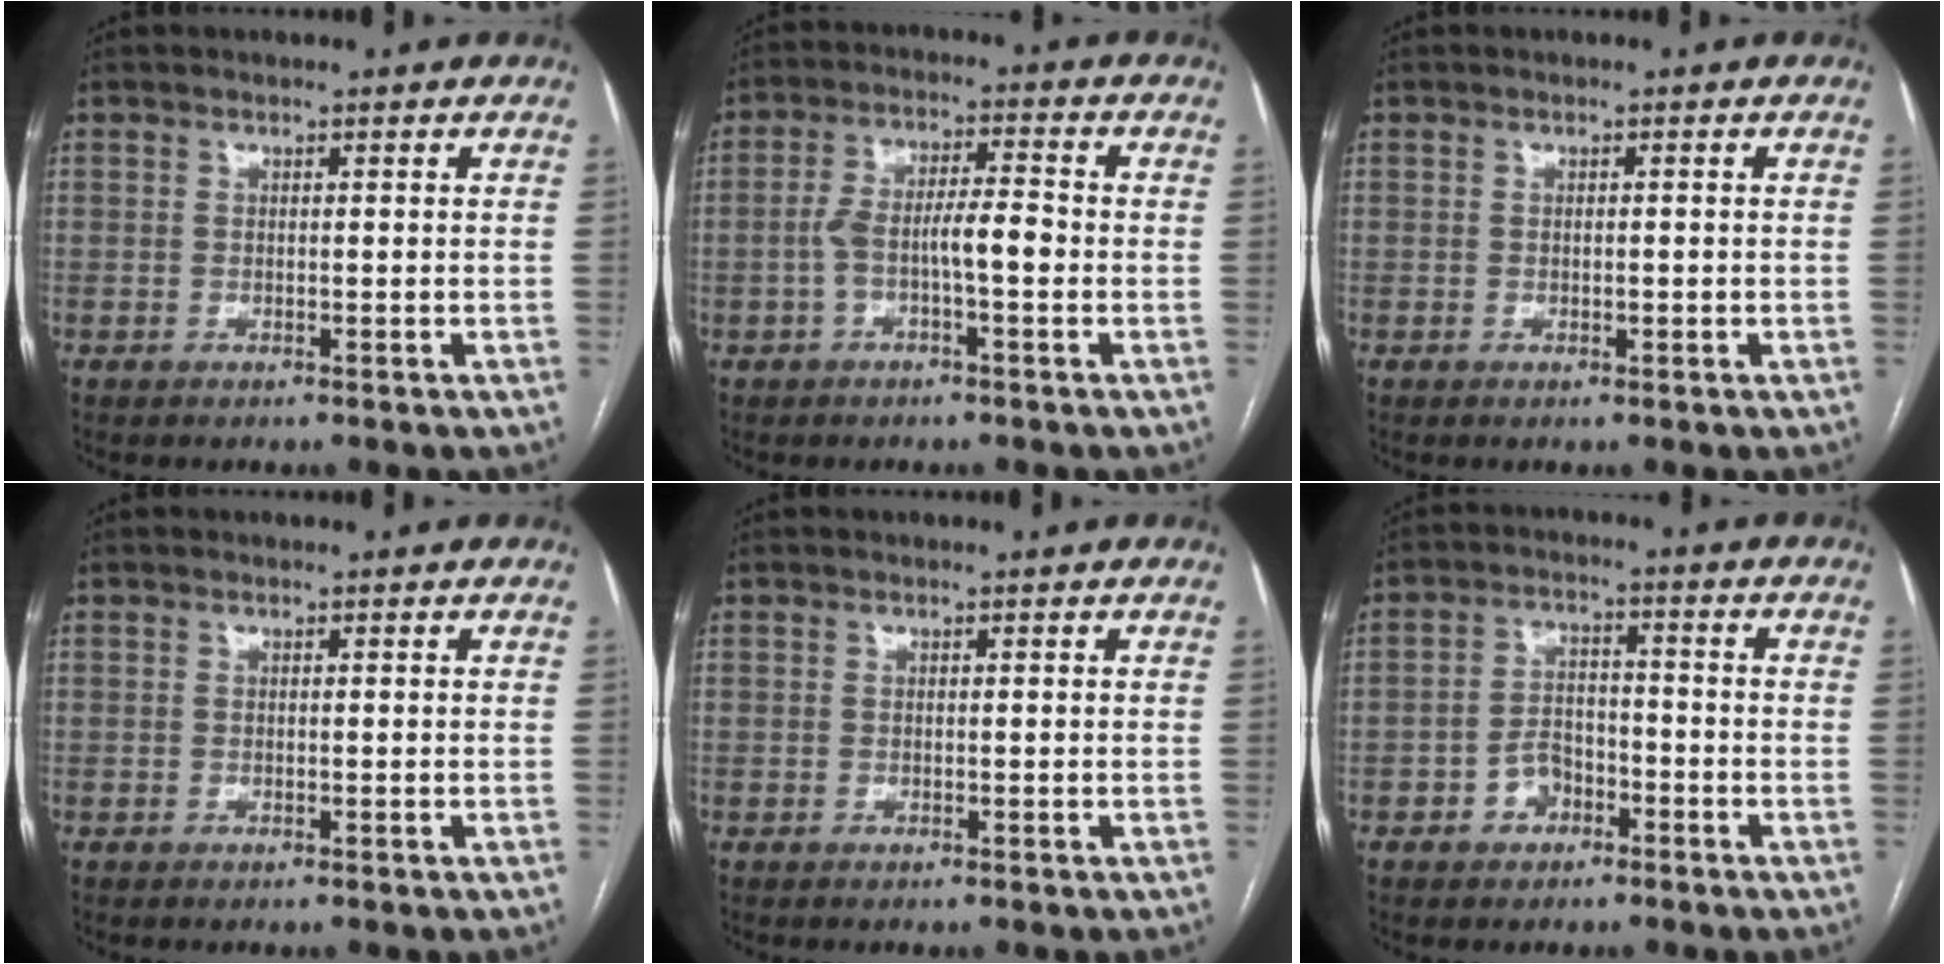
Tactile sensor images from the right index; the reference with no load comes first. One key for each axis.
{"total": 6.5, "fx": -1.6, "fy": 1.5, "fz": 6.2, "tx": -0.118, "ty": 0.022, "tz": -0.027}
{"total": 0.9, "fx": -0.2, "fy": 0.4, "fz": 0.7, "tx": -0.014, "ty": -0.001, "tz": -0.002}
{"total": 0.0}
{"total": 0.0}
{"total": 4.8, "fx": -2.5, "fy": 3.4, "fz": 2.4, "tx": -0.043, "ty": 0.016, "tz": -0.040}